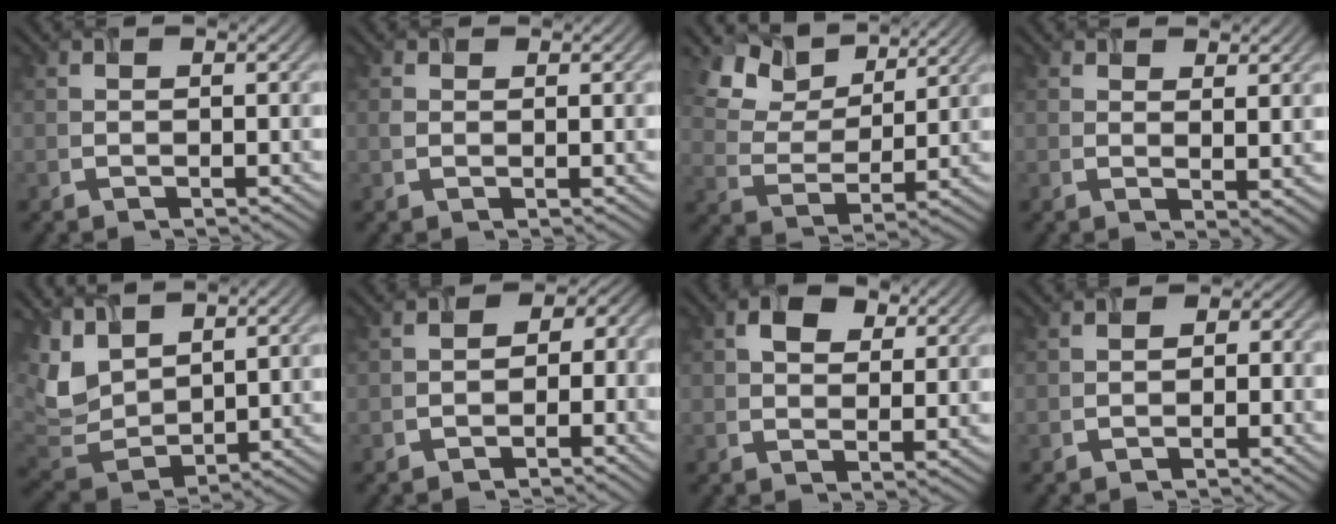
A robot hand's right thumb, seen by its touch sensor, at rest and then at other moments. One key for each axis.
{"total": 0.7, "fx": 0.2, "fy": 0.6, "fz": 0.3, "tx": -0.010, "ty": -0.002, "tz": 0.013}
{"total": 8.9, "fx": 6.8, "fy": 4.3, "fz": 3.8, "tx": -0.106, "ty": -0.002, "tz": 0.136}
{"total": 1.8, "fx": 1.4, "fy": 0.5, "fz": 1.0, "tx": -0.018, "ty": -0.010, "tz": 0.035}
{"total": 6.7, "fx": 4.1, "fy": 3.7, "fz": 3.8, "tx": -0.114, "ty": -0.003, "tz": 0.095}
{"total": 3.6, "fx": -2.4, "fy": 2.2, "fz": 1.5, "tx": -0.007, "ty": -0.009, "tz": -0.045}
{"total": 2.6, "fx": 1.3, "fy": 1.9, "fz": 1.3, "tx": -0.025, "ty": -0.002, "tz": 0.027}
{"total": 2.0, "fx": -1.6, "fy": 1.1, "fz": 0.5, "tx": -0.008, "ty": -0.003, "tz": -0.024}